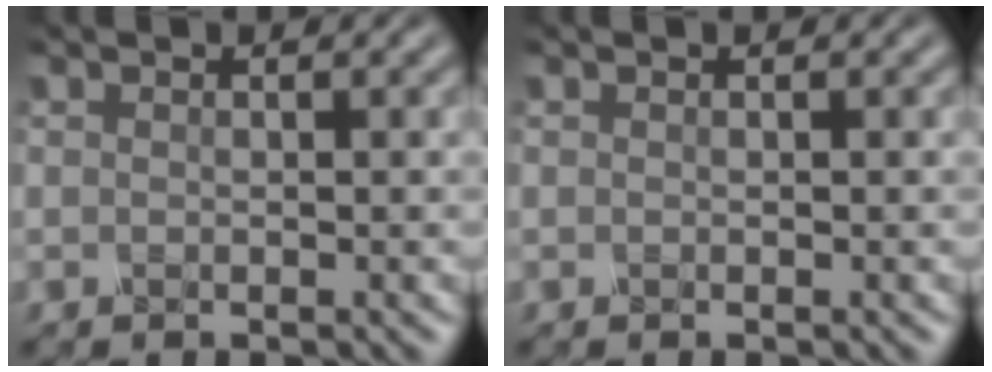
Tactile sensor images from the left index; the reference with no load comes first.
{"total": 0.0}